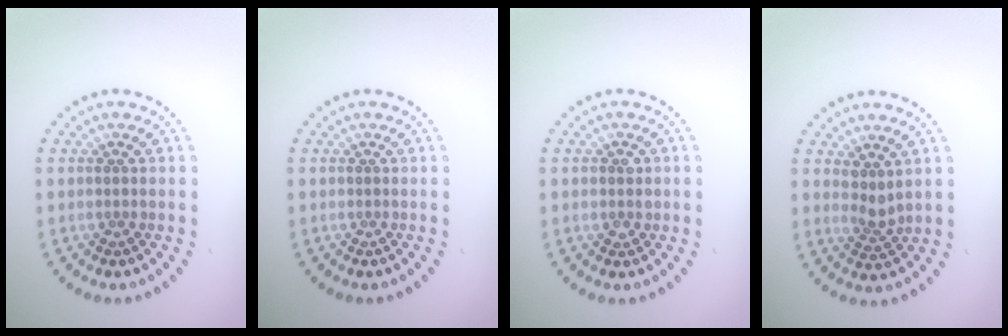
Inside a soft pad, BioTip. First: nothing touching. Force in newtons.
{"total": 0.0}
{"total": 1.2, "press": 1.2, "slide": 0.3}
{"total": 1.8, "press": 1.4, "slide": 1.2}